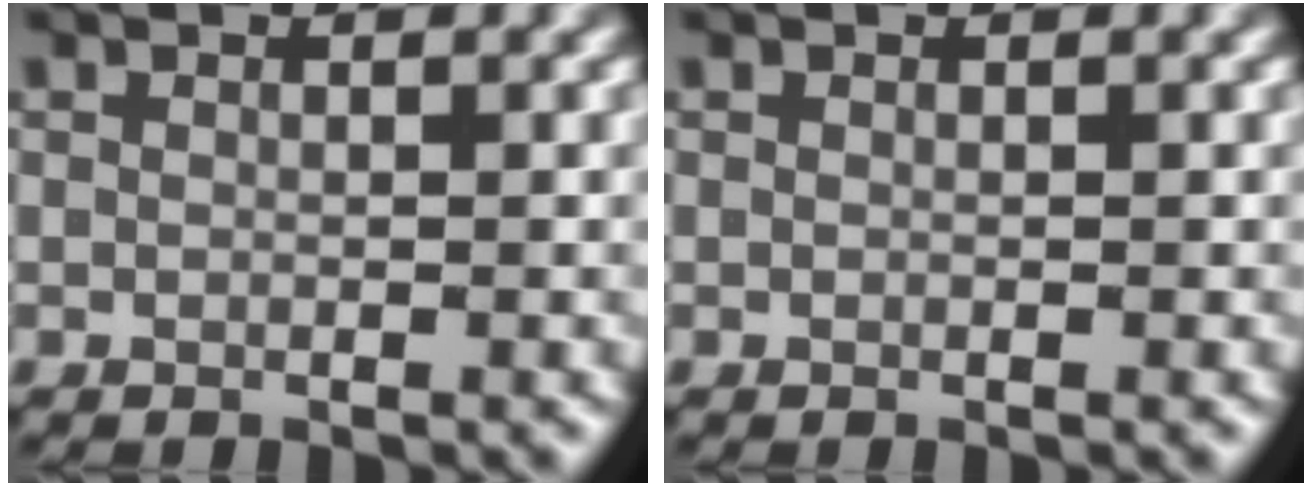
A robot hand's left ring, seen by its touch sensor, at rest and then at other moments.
{"total": 0.0}